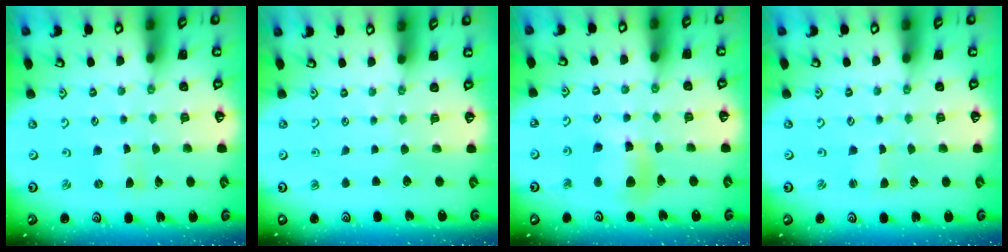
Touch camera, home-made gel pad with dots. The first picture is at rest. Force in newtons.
{"total": 0.0}
{"total": 10.5, "press": 10.4, "slide": 1.4}
{"total": 1.1, "press": 1.1, "slide": 0.1}